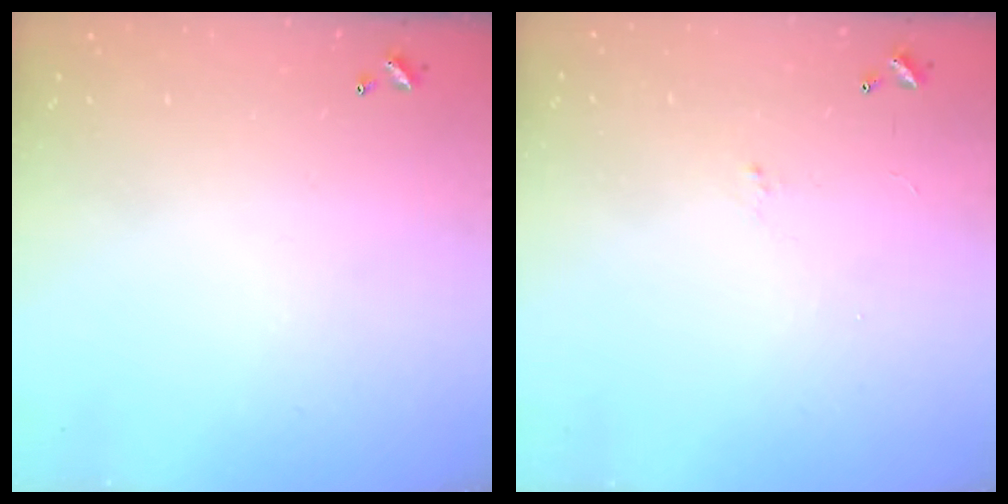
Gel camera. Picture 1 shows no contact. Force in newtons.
{"total": 0.6, "press": 0.2, "slide": 0.6}